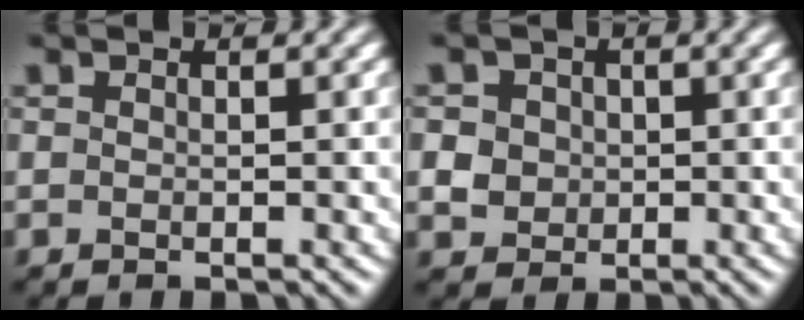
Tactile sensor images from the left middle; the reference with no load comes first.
{"total": 4.8, "force": [1.1, 4.2, 1.9], "torque": [-0.034, 0.026, 0.009]}